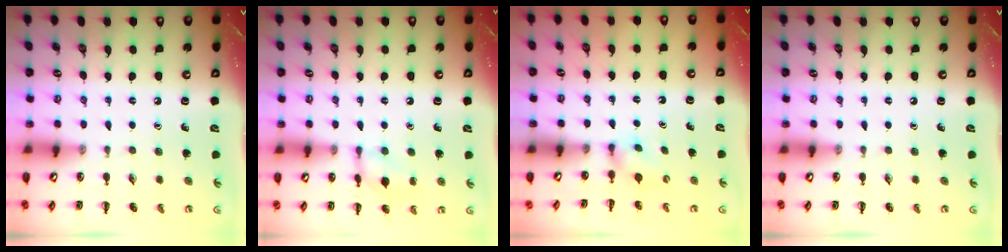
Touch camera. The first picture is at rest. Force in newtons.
{"total": 9.2, "press": 9.2, "slide": 1.0}
{"total": 2.9, "press": 2.7, "slide": 1.1}
{"total": 0.0}